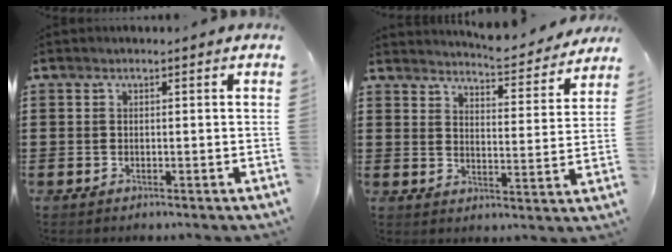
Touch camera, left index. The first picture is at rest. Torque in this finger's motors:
{"motor_torque": [0.57, -1.57, 0.24, 0.06]}